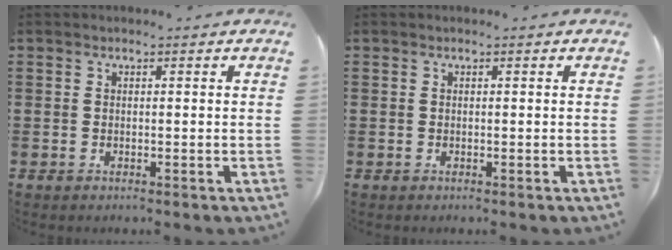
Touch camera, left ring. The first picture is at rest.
{"total": 0.0}